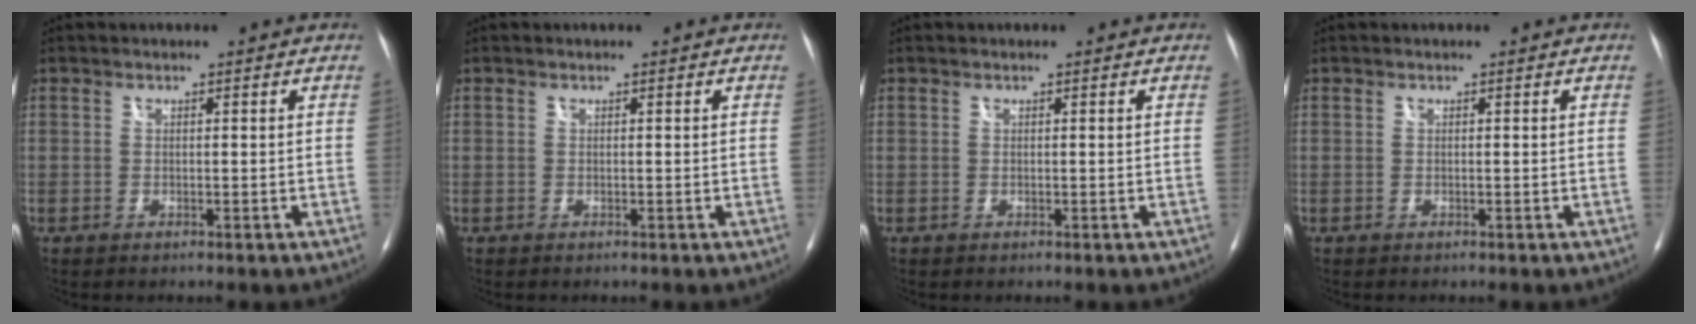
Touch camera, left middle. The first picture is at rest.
{"total": 0.0}
{"total": 0.0}
{"total": 0.0}